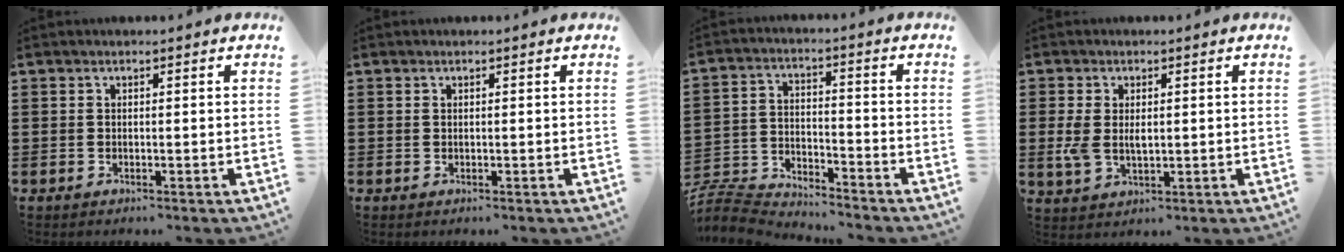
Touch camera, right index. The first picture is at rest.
{"total": 0.0}
{"total": 6.2, "force": [-6.1, 1.0, 0.6], "torque": [-0.033, 0.000, -0.131]}
{"total": 3.9, "force": [0.2, 2.3, 3.2], "torque": [-0.071, 0.005, 0.001]}